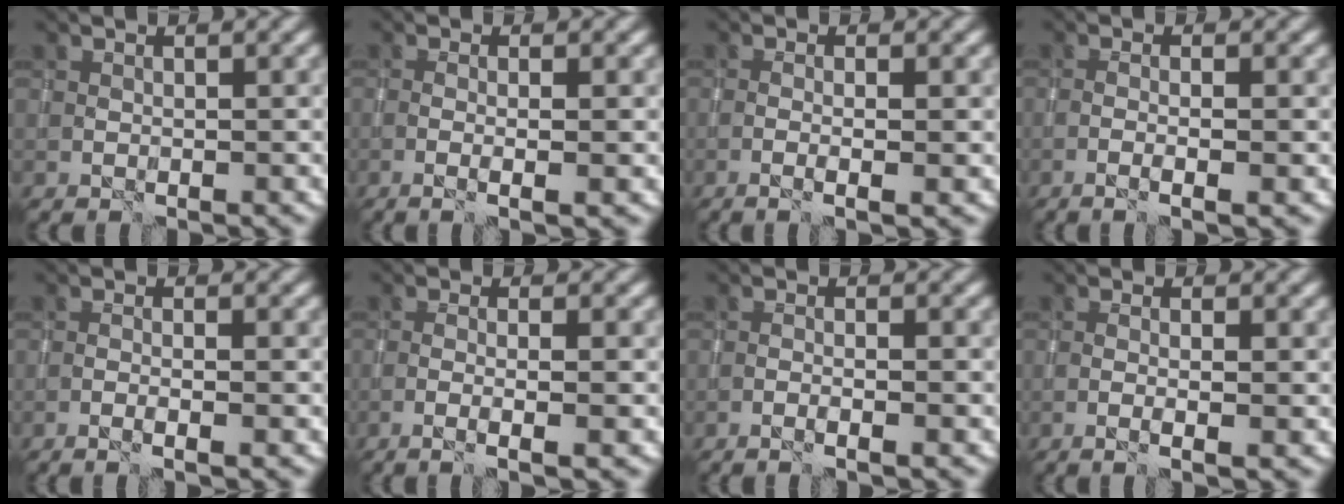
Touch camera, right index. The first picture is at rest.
{"total": 2.7, "force": [-0.4, 0.4, 2.6], "torque": [-0.039, 0.002, -0.013]}
{"total": 2.2, "force": [-0.5, 0.2, 2.1], "torque": [-0.036, 0.002, -0.015]}
{"total": 2.2, "force": [-0.8, 0.2, 2.1], "torque": [-0.036, 0.004, -0.021]}
{"total": 1.7, "force": [-0.8, 0.0, 1.5], "torque": [-0.029, 0.007, -0.017]}
{"total": 3.4, "force": [-1.1, 0.5, 3.1], "torque": [-0.049, 0.003, -0.028]}
{"total": 1.8, "force": [-1.0, -0.1, 1.5], "torque": [-0.029, 0.011, -0.020]}
{"total": 2.2, "force": [-0.5, 0.1, 2.1], "torque": [-0.037, 0.002, -0.014]}